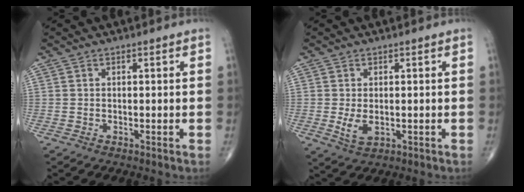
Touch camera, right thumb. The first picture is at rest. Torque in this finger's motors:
{"motor_torque": [-0.44, 0.61, 0.52, 0.17, 0.12]}